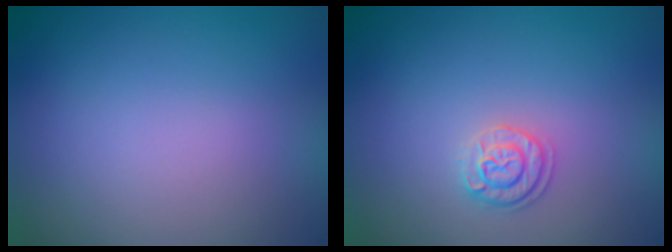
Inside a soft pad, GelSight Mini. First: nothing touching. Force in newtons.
{"total": 1.9, "press": 1.7, "slide": 0.9}